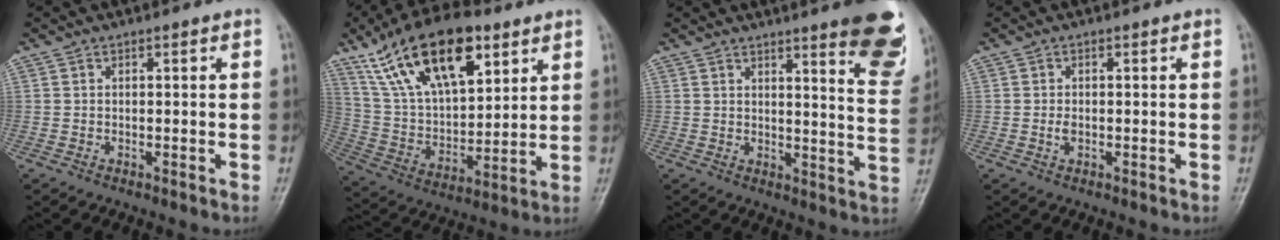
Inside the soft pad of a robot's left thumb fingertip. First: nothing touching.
{"total": 22.3, "force": [12.2, 10.4, 15.4], "torque": [-0.246, -0.032, 0.226]}
{"total": 14.4, "force": [9.2, 2.7, 10.7], "torque": [-0.098, -0.055, 0.103]}
{"total": 1.4, "force": [-0.3, 0.8, 1.2], "torque": [-0.021, 0.000, -0.005]}